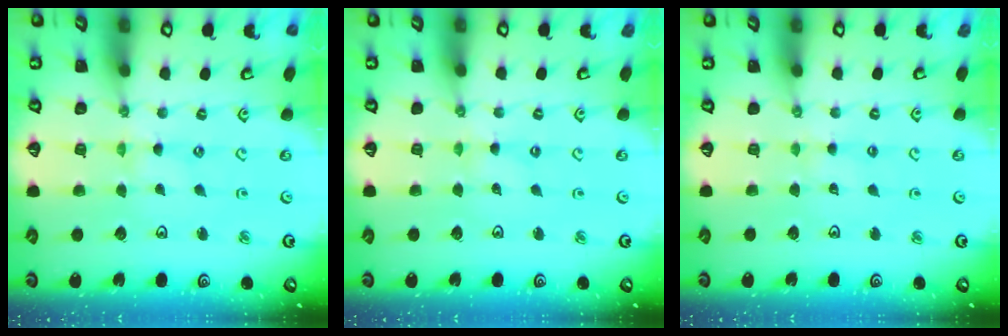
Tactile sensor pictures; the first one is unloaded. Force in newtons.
{"total": 0.7, "press": 0.7, "slide": 0.2}
{"total": 2.0, "press": 2.0, "slide": 0.3}